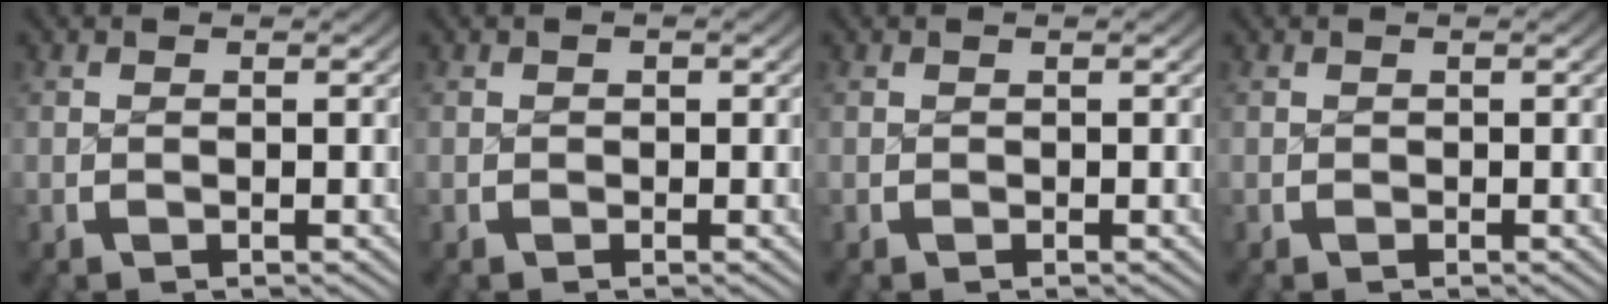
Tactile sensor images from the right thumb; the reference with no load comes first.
{"total": 0.6, "force": [0.0, 0.3, -0.5], "torque": [0.010, -0.002, 0.001]}
{"total": 0.0}
{"total": 0.6, "force": [0.1, 0.0, -0.6], "torque": [0.013, -0.001, 0.004]}